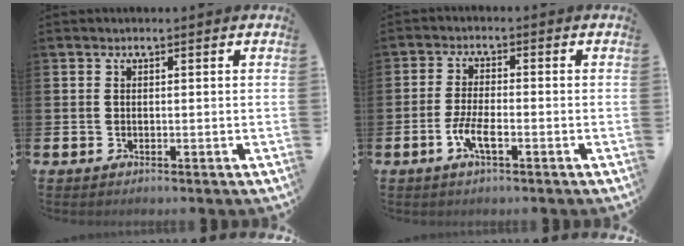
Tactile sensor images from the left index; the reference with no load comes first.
{"total": 3.8, "force": [-1.6, 1.0, 3.3], "torque": [-0.069, -0.001, -0.032]}